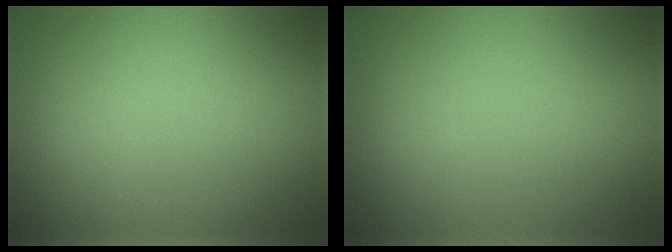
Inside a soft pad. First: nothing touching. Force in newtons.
{"total": 0.0}